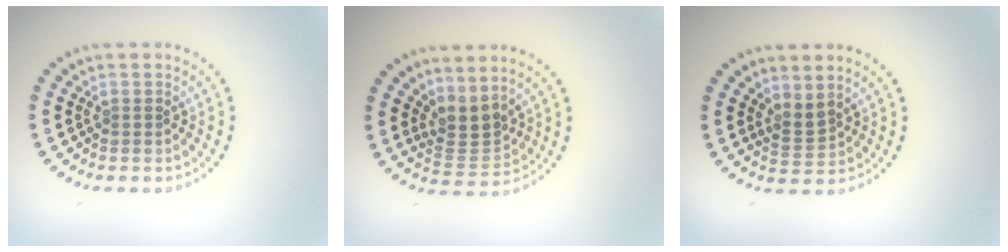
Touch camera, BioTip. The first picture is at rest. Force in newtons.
{"total": 2.9, "press": 2.1, "slide": 1.9}
{"total": 1.8, "press": 1.3, "slide": 1.3}